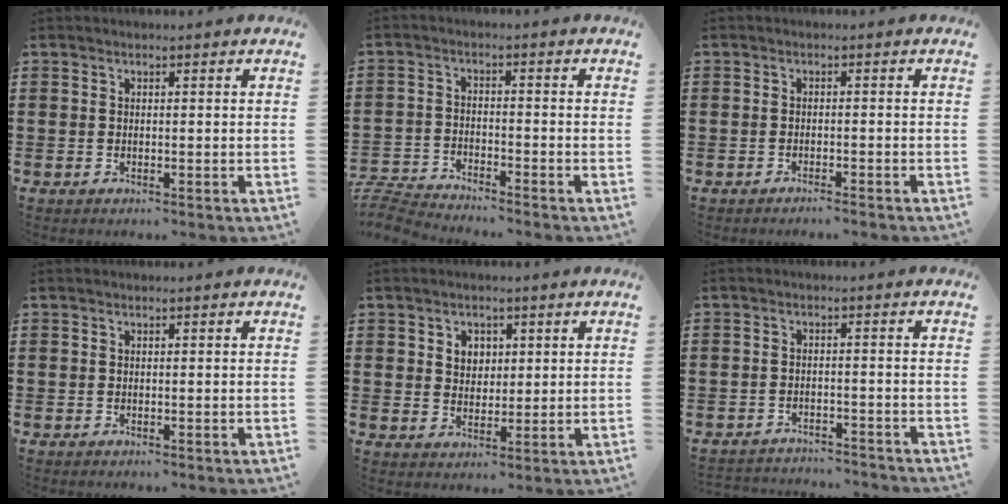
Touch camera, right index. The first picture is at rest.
{"total": 4.6, "force": [-4.6, 0.2, 0.4], "torque": [-0.029, -0.004, -0.100]}
{"total": 1.2, "force": [-1.2, -0.2, 0.4], "torque": [-0.007, 0.001, -0.023]}
{"total": 0.0}
{"total": 3.1, "force": [1.4, 2.7, 0.8], "torque": [-0.028, 0.012, 0.024]}
{"total": 2.7, "force": [-2.7, 0.2, 0.1], "torque": [-0.007, -0.001, -0.056]}